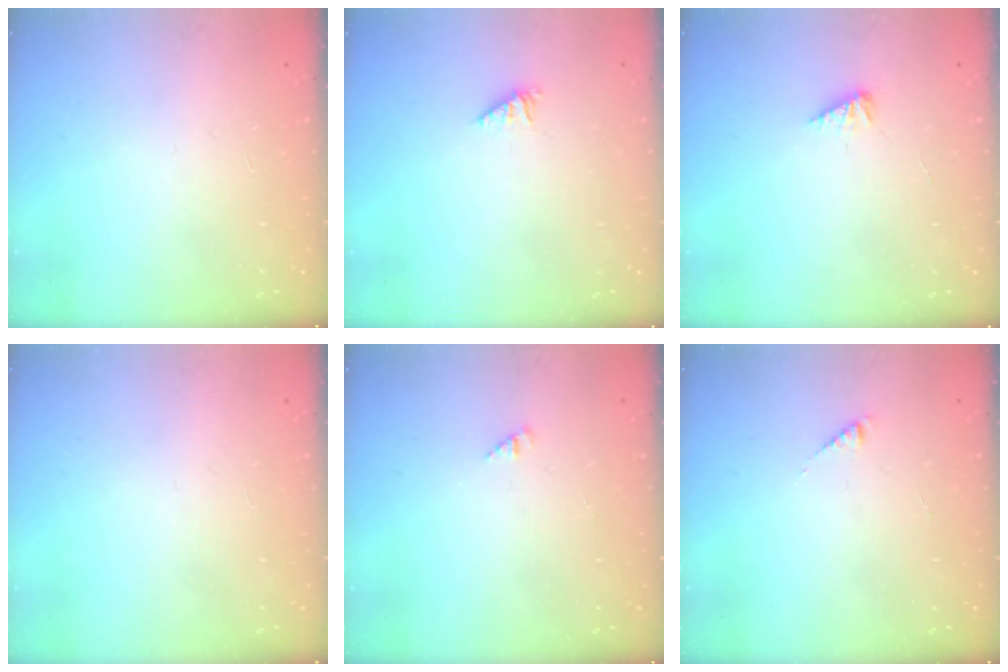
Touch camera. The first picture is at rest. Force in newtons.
{"total": 1.5, "press": 1.5, "slide": 0.3}
{"total": 2.2, "press": 2.2, "slide": 0.3}
{"total": 0.0}
{"total": 2.0, "press": 2.0, "slide": 0.4}
{"total": 2.7, "press": 2.6, "slide": 0.4}